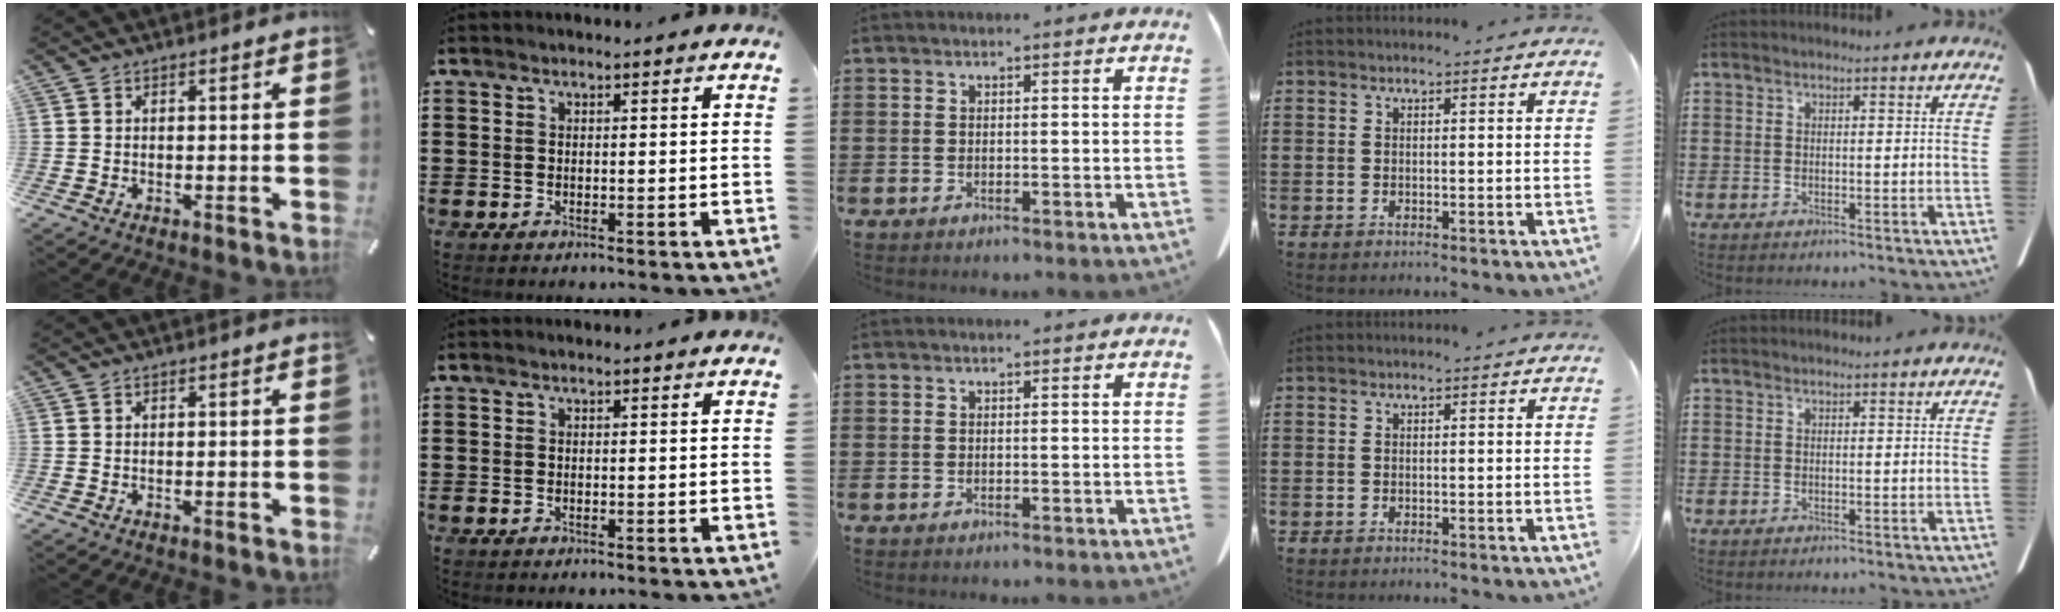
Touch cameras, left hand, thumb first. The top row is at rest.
{}